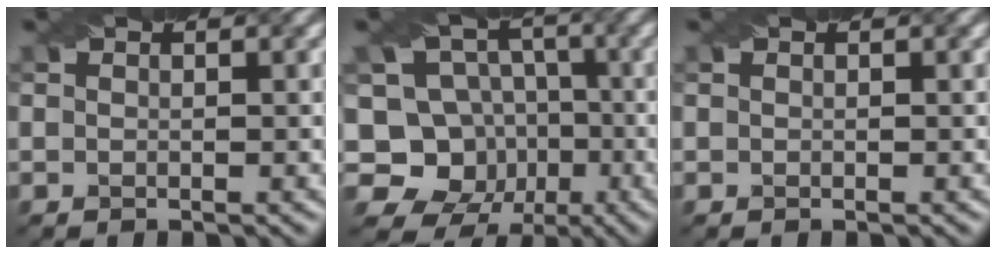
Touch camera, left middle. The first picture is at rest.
{"total": 10.9, "force": [-3.0, 9.8, 3.7], "torque": [-0.067, 0.022, -0.076]}
{"total": 0.0}